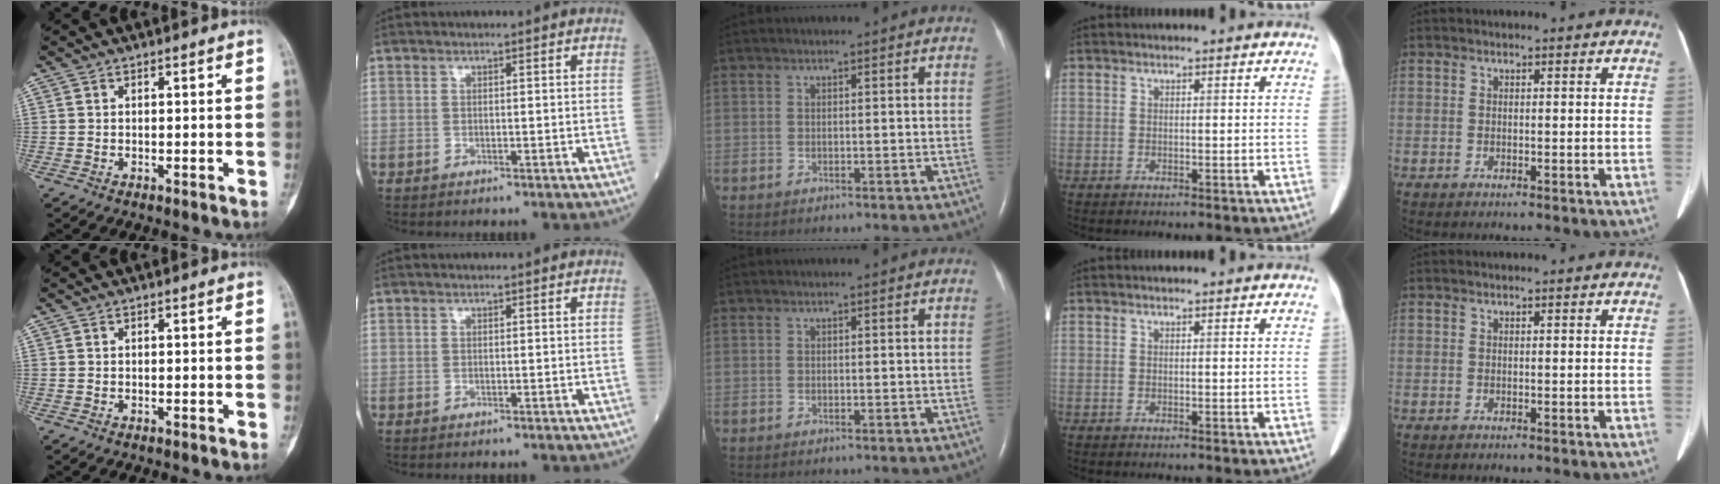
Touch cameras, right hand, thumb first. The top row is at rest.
{}